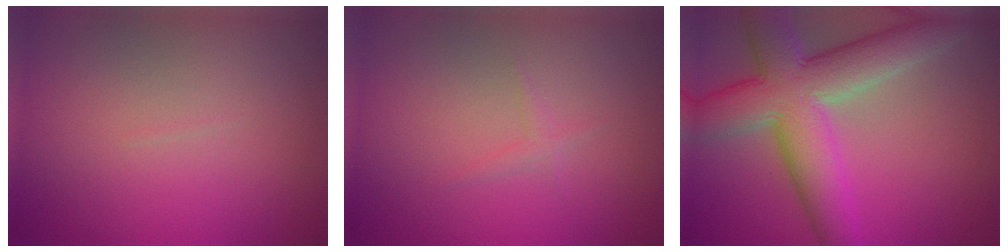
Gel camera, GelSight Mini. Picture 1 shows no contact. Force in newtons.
{"total": 0.7, "press": 0.7, "slide": 0.0}
{"total": 9.7, "press": 9.7, "slide": 0.4}